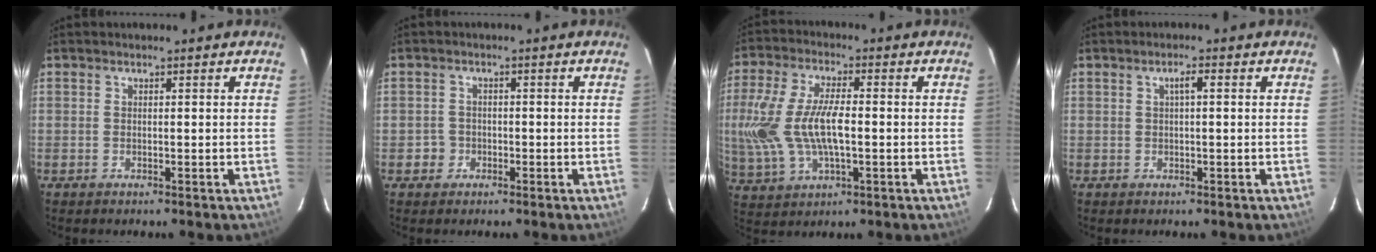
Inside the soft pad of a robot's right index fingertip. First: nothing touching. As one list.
[{"total": 2.6, "force": [-1.0, 2.4, -0.1], "torque": [0.000, 0.013, -0.015]}, {"total": 14.7, "force": [-0.6, 6.5, 13.1], "torque": [-0.281, 0.001, -0.006]}, {"total": 1.7, "force": [0.4, 0.2, 1.6], "torque": [-0.029, 0.006, 0.006]}]